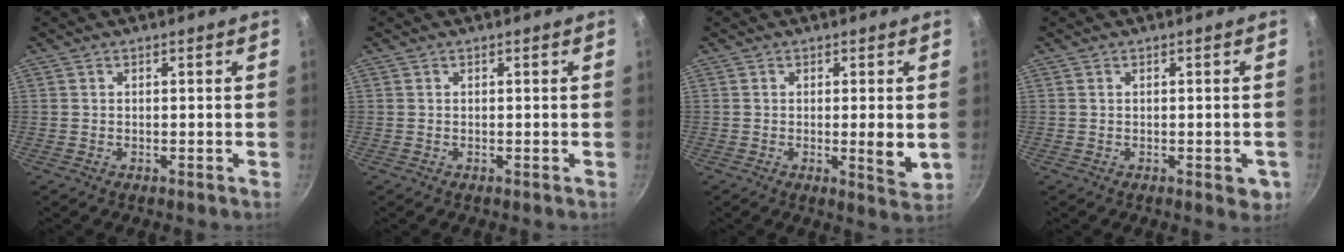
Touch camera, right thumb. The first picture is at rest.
{"total": 0.0}
{"total": 5.0, "force": [-0.3, 1.0, 4.9], "torque": [-0.076, -0.018, -0.004]}
{"total": 3.2, "force": [-0.9, 1.4, 2.7], "torque": [-0.023, -0.004, -0.011]}